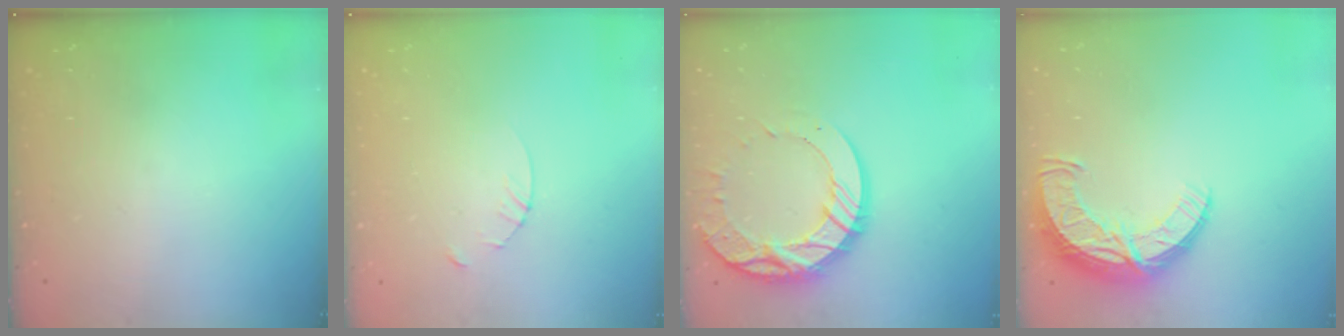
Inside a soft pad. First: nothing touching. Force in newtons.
{"total": 3.2, "press": 3.2, "slide": 0.3}
{"total": 16.6, "press": 16.5, "slide": 1.3}
{"total": 11.7, "press": 11.7, "slide": 0.9}